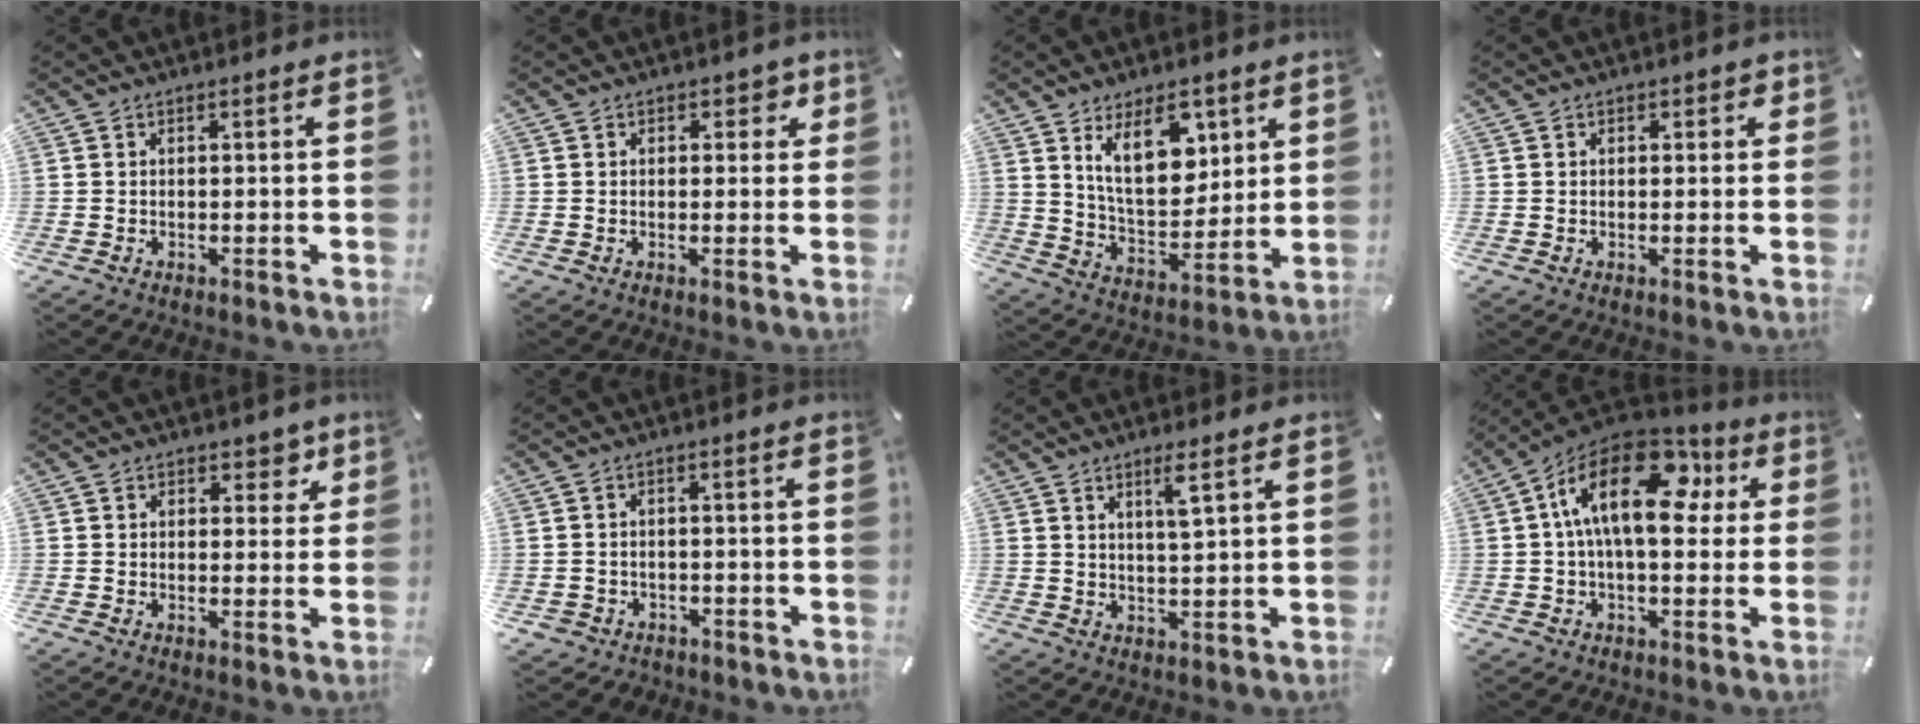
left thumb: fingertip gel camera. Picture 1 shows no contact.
{"total": 3.0, "force": [1.1, 2.2, 1.8], "torque": [-0.006, -0.003, 0.009]}
{"total": 14.5, "force": [7.2, 8.3, 9.4], "torque": [-0.146, -0.020, 0.130]}
{"total": 1.3, "force": [0.2, 1.1, 0.6], "torque": [-0.004, 0.003, 0.000]}
{"total": 4.4, "force": [2.3, 3.1, 2.0], "torque": [0.001, -0.009, 0.031]}
{"total": 3.0, "force": [-1.6, 2.4, 0.7], "torque": [-0.019, 0.007, -0.036]}
{"total": 4.5, "force": [2.5, 0.3, 3.8], "torque": [-0.074, -0.005, 0.038]}
{"total": 19.3, "force": [4.2, 10.0, 15.9], "torque": [-0.275, -0.007, 0.067]}